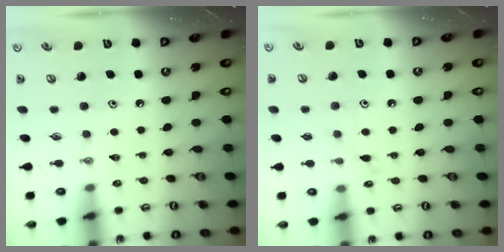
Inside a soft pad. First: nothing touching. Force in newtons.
{"total": 6.0, "press": 6.0, "slide": 0.7}